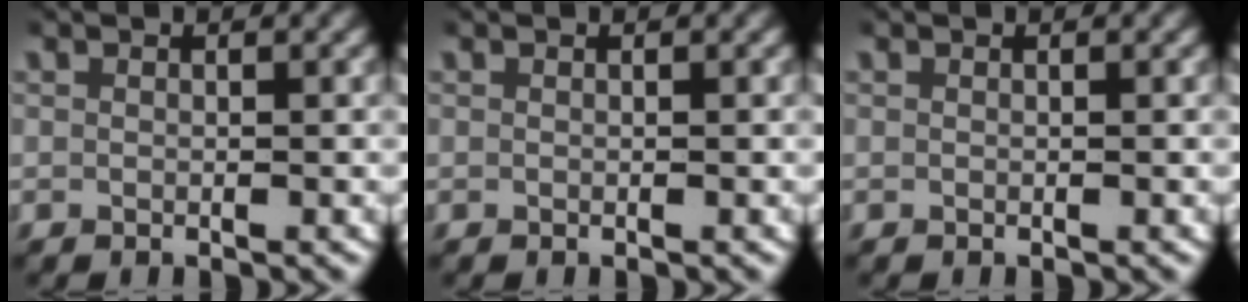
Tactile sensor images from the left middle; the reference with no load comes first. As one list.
[{"total": 0.0}, {"total": 0.0}]